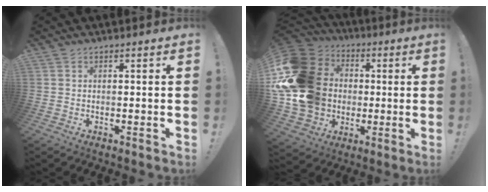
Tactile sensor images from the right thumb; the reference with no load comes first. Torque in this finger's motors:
{"motor_torque": [2.40, 2.42, 1.69, -1.08, 0.53]}